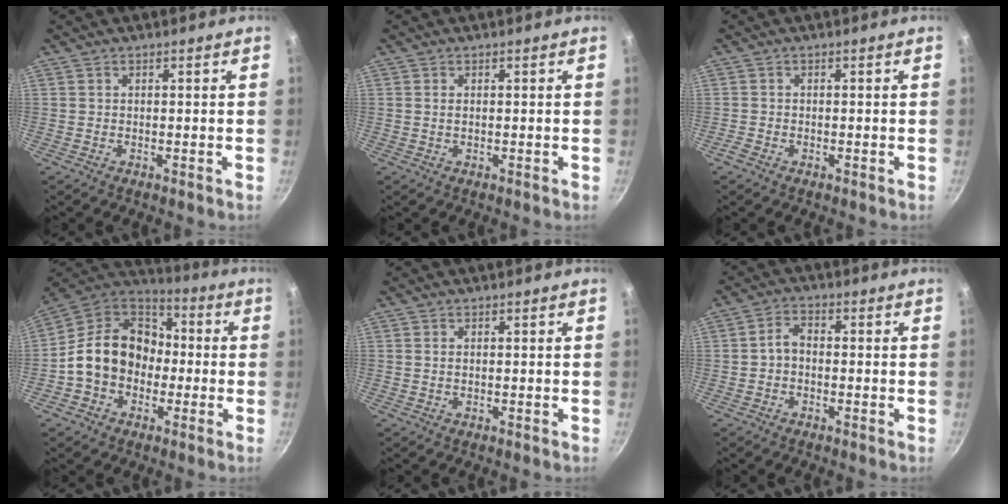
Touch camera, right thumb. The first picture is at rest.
{"total": 0.8, "force": [0.1, 0.4, 0.6], "torque": [-0.012, 0.001, 0.001]}
{"total": 1.3, "force": [-0.9, 0.7, 0.6], "torque": [-0.021, 0.003, -0.022]}
{"total": 16.9, "force": [-1.6, 13.6, 9.8], "torque": [-0.133, 0.052, -0.042]}
{"total": 0.6, "force": [0.1, 0.3, 0.5], "torque": [-0.009, 0.001, 0.002]}
{"total": 3.3, "force": [-0.7, 2.3, 2.3], "torque": [-0.039, 0.021, -0.020]}